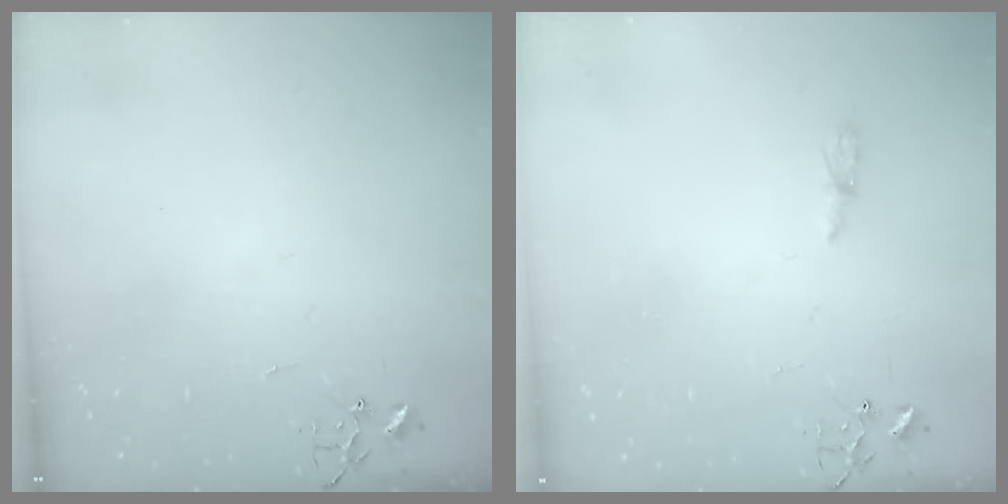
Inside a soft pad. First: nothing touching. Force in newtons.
{"total": 3.2, "press": 3.2, "slide": 0.4}